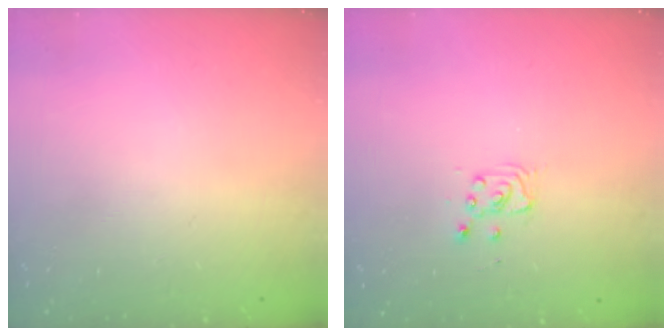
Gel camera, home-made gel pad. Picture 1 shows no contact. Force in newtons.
{"total": 3.6, "press": 3.6, "slide": 0.4}